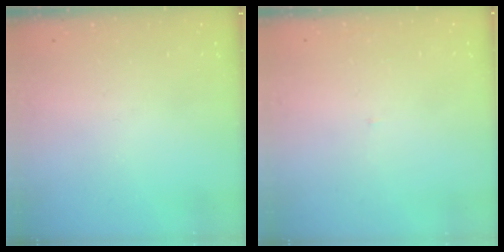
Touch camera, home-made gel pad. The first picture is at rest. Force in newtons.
{"total": 2.0, "press": 2.0, "slide": 0.1}